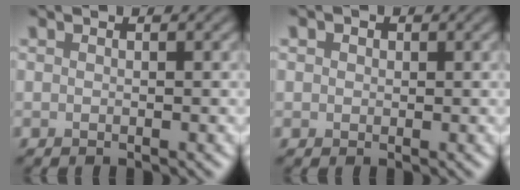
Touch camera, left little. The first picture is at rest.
{"total": 1.6, "force": [0.7, 1.3, 0.6], "torque": [-0.001, 0.012, -0.005]}